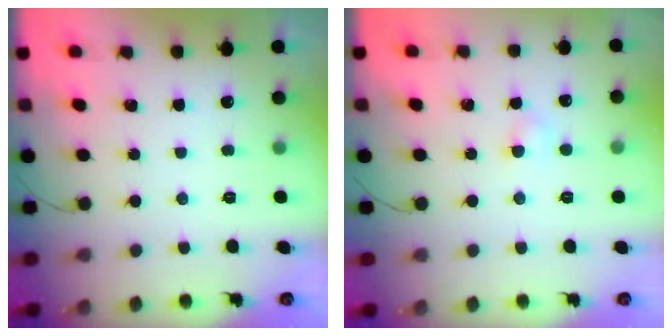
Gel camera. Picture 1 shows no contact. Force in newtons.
{"total": 2.5, "press": 2.4, "slide": 0.9}